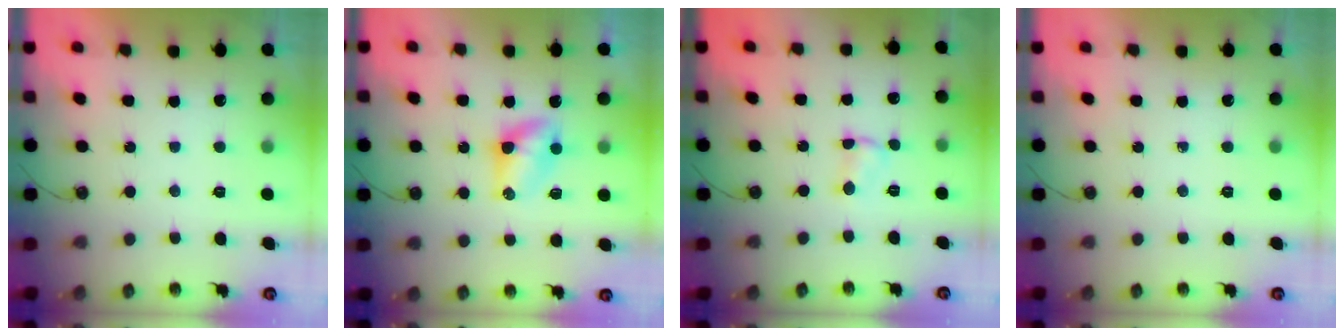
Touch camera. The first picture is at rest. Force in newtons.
{"total": 6.0, "press": 5.9, "slide": 0.6}
{"total": 2.9, "press": 2.9, "slide": 0.5}
{"total": 0.0}